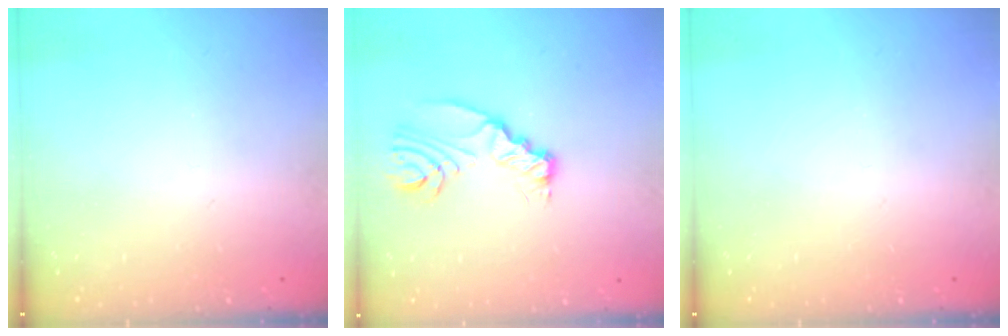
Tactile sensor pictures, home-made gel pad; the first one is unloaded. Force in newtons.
{"total": 8.2, "press": 8.2, "slide": 0.8}
{"total": 0.0}